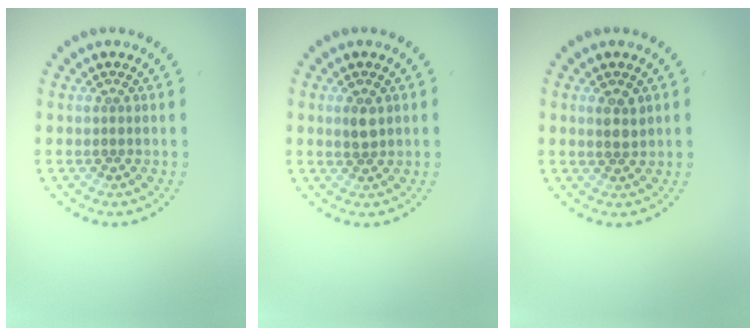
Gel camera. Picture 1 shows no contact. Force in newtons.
{"total": 1.6, "press": 1.6, "slide": 0.4}
{"total": 1.8, "press": 1.6, "slide": 0.8}